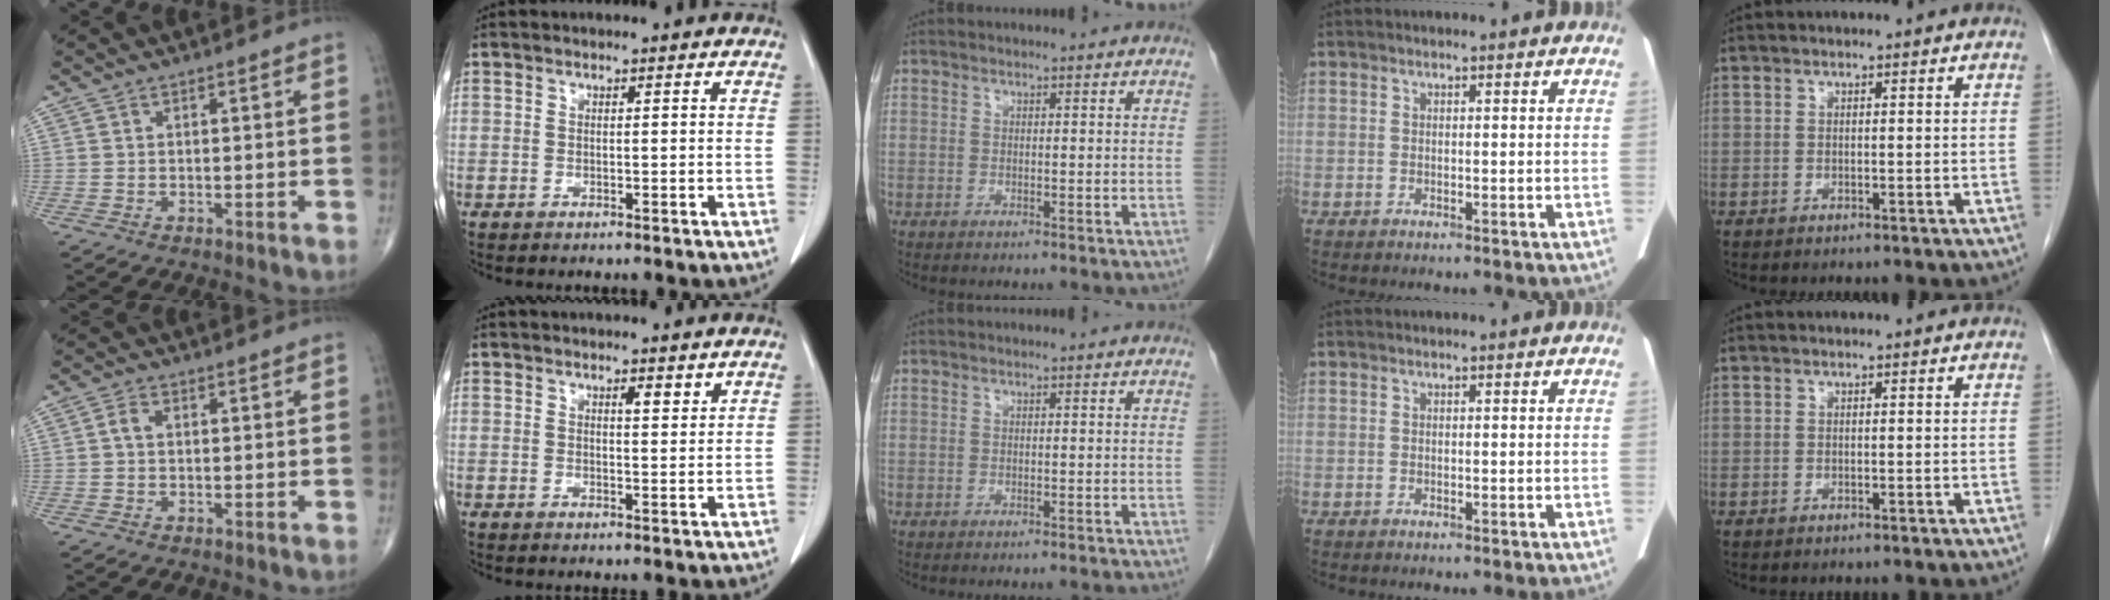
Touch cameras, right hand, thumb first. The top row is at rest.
{"thumb": {"total": 1.9, "force": [0.2, 1.3, 1.4], "torque": [-0.028, 0.006, 0.001]}, "index": {"total": 1.8, "force": [1.3, 0.5, 1.2], "torque": [-0.018, -0.006, 0.019]}, "middle": {"total": 2.3, "force": [-2.2, -0.2, 0.3], "torque": [-0.006, -0.008, -0.027]}}